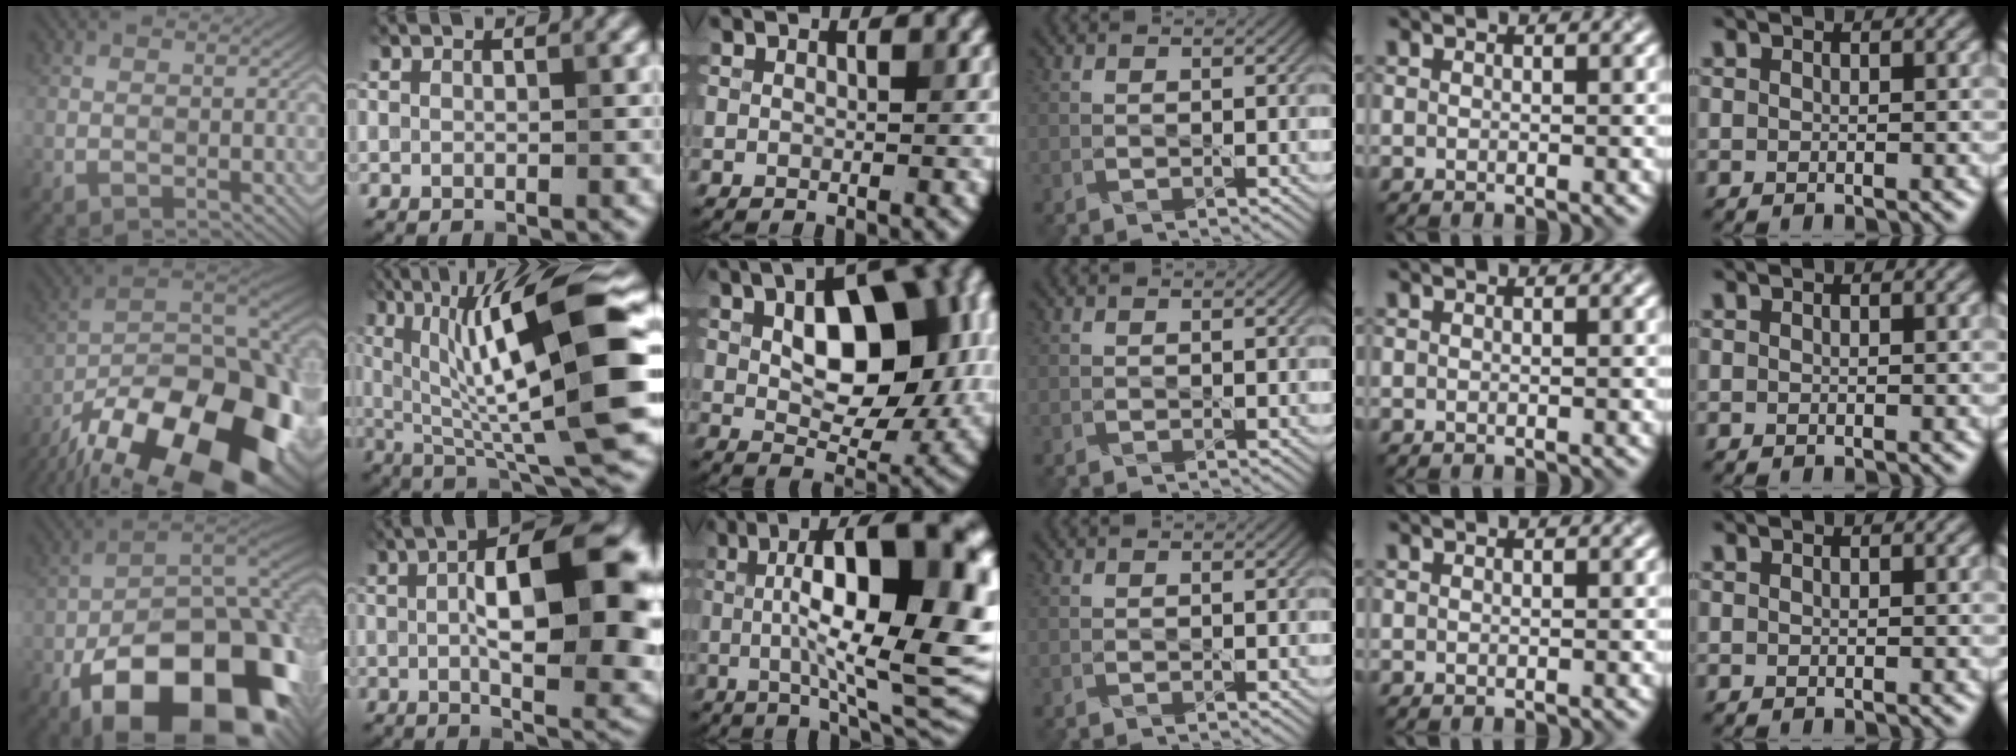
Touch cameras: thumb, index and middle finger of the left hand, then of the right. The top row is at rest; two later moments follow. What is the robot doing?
{"motion": "assemble", "object": "legos"}